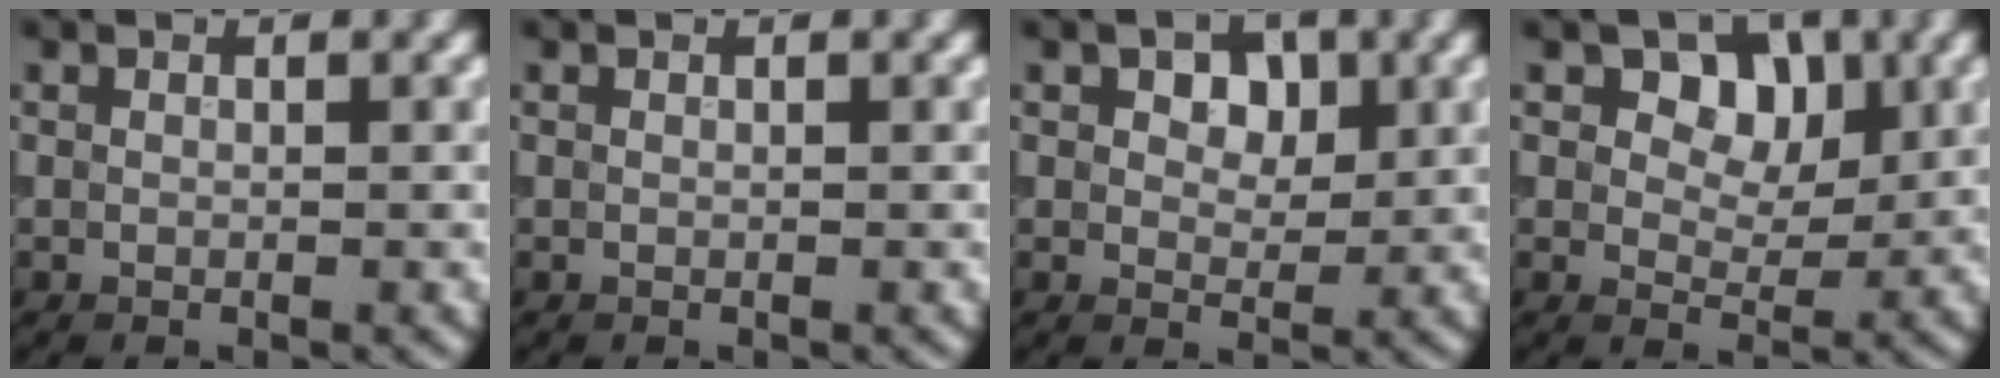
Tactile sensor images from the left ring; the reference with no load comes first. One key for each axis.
{"total": 0.0}
{"total": 3.3, "fx": 1.3, "fy": 2.2, "fz": 2.2, "tx": -0.031, "ty": 0.004, "tz": 0.011}
{"total": 4.8, "fx": 1.9, "fy": 3.4, "fz": 2.8, "tx": -0.038, "ty": -0.006, "tz": 0.020}